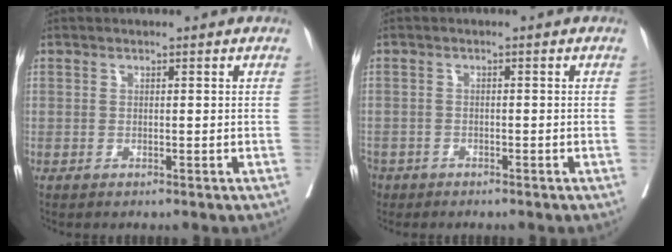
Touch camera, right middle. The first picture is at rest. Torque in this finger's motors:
{"motor_torque": [0.38, -0.33, 1.05, 0.21]}